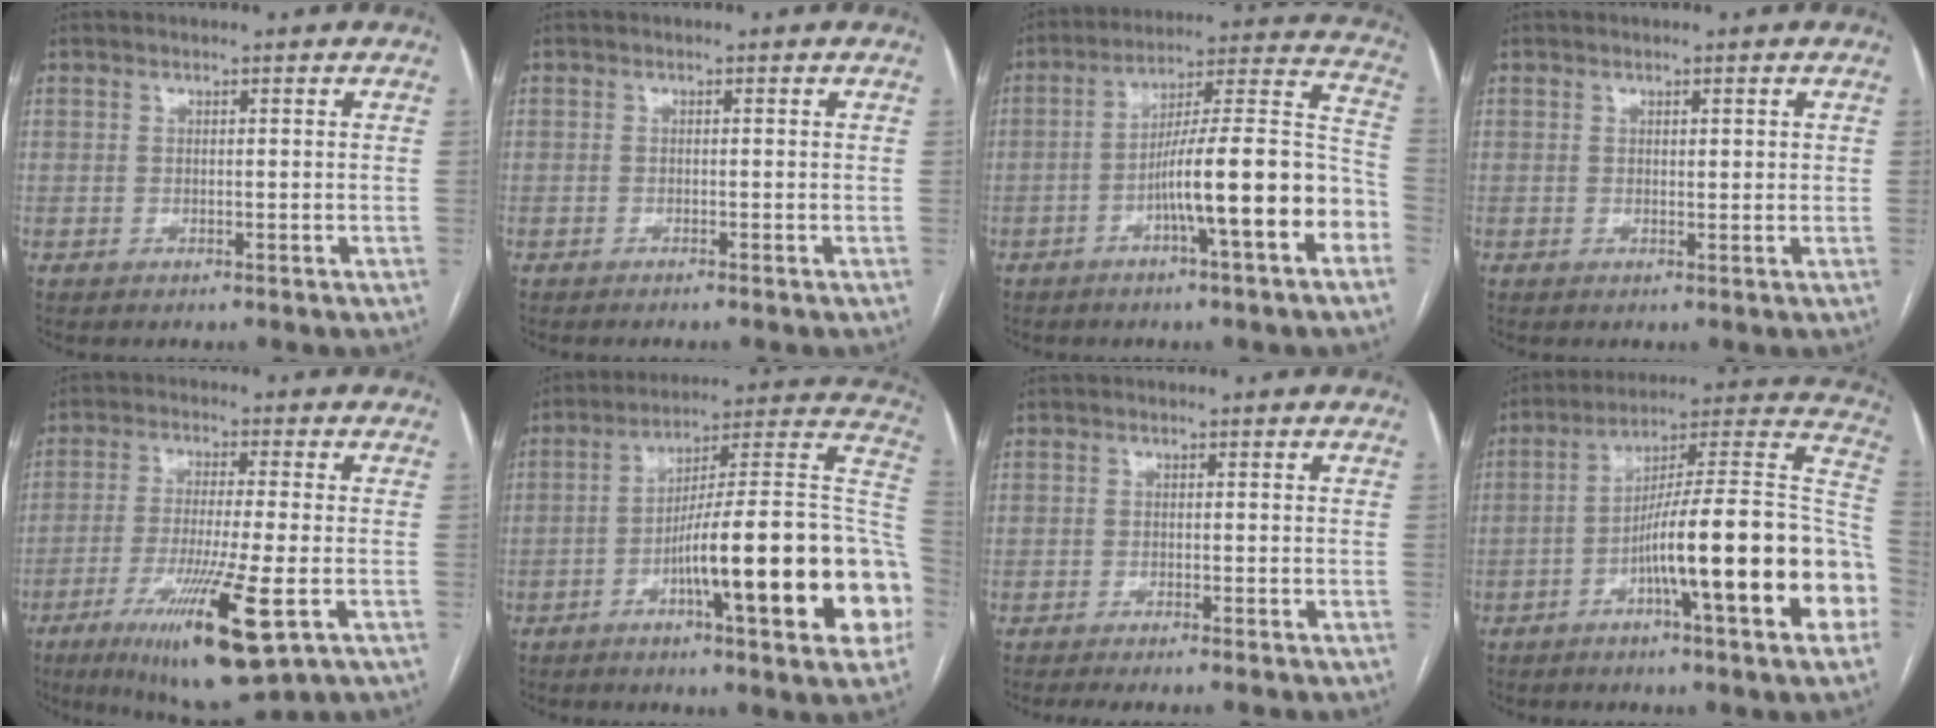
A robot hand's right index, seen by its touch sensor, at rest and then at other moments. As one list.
[{"total": 0.9, "force": [-0.8, -0.3, 0.4], "torque": [-0.008, 0.003, -0.013]}, {"total": 16.4, "force": [-6.0, 0.9, 15.3], "torque": [-0.226, 0.022, -0.093]}, {"total": 1.3, "force": [0.5, 0.4, 1.1], "torque": [-0.014, 0.000, 0.006]}, {"total": 14.5, "force": [-5.9, 1.1, 13.2], "torque": [-0.241, -0.040, -0.094]}, {"total": 24.8, "force": [-7.2, 2.2, 23.6], "torque": [-0.261, 0.017, -0.105]}, {"total": 2.9, "force": [-2.4, -0.4, 1.7], "torque": [-0.021, -0.002, -0.038]}, {"total": 22.9, "force": [-6.9, 1.7, 21.8], "torque": [-0.247, 0.024, -0.104]}]